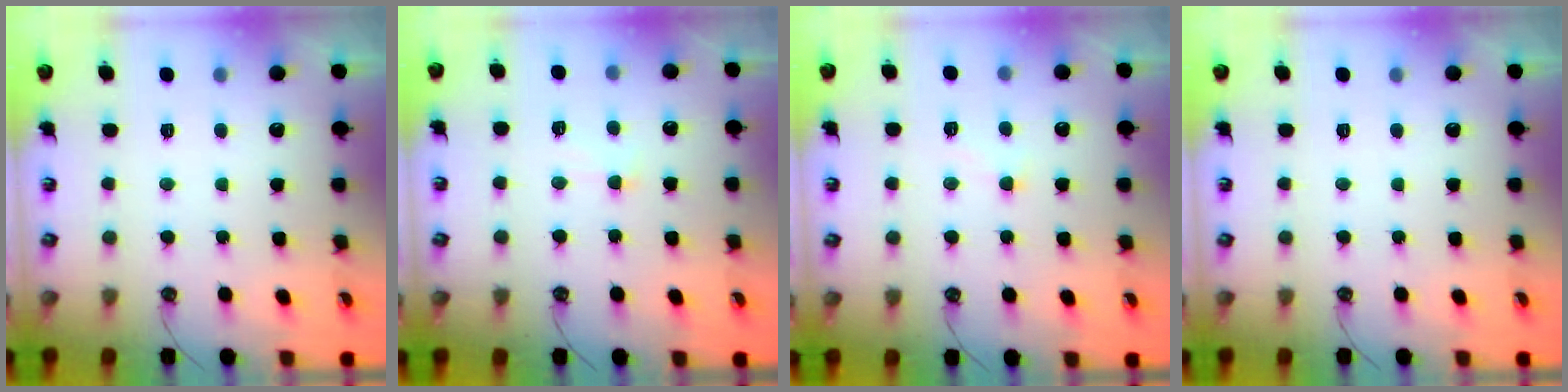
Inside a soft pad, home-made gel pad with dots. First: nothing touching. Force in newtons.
{"total": 0.8, "press": 0.2, "slide": 0.8}
{"total": 0.9, "press": 0.7, "slide": 0.5}
{"total": 0.0}